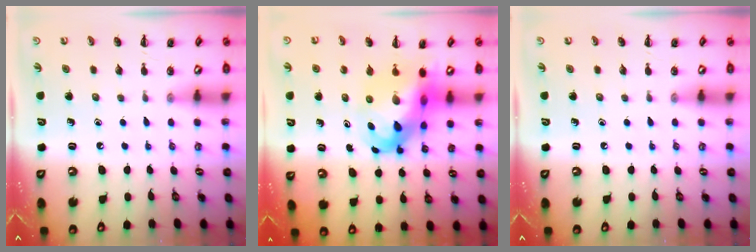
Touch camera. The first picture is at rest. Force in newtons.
{"total": 12.3, "press": 11.9, "slide": 3.1}
{"total": 0.0}